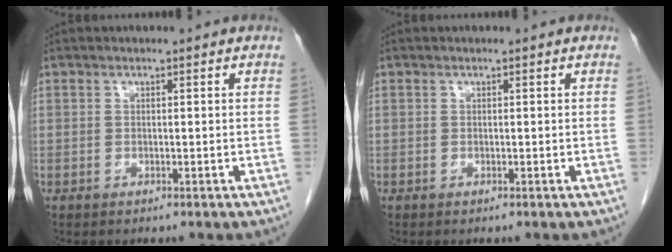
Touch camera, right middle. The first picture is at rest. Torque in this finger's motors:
{"motor_torque": [0.45, -0.39, 0.04, 0.01]}